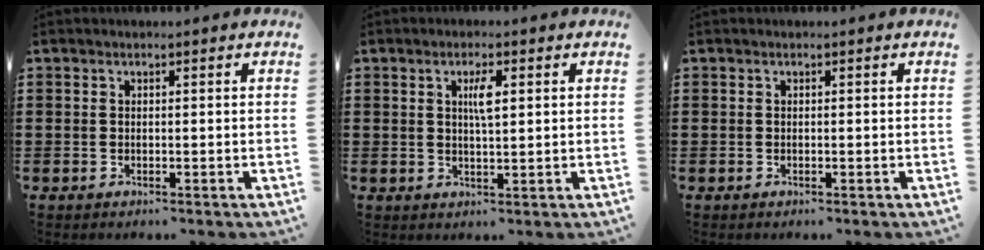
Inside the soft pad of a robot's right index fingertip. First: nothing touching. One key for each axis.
{"total": 3.1, "fx": 0.8, "fy": 0.8, "fz": 2.9, "tx": -0.059, "ty": 0.006, "tz": 0.010}
{"total": 0.0}